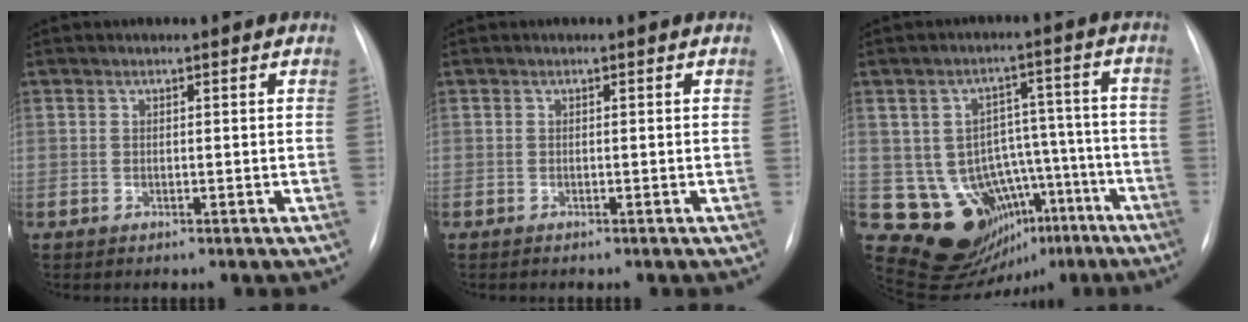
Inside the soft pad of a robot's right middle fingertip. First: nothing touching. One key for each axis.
{"total": 0.0}
{"total": 15.1, "fx": -6.9, "fy": 11.5, "fz": 6.9, "tx": -0.088, "ty": 0.054, "tz": -0.082}